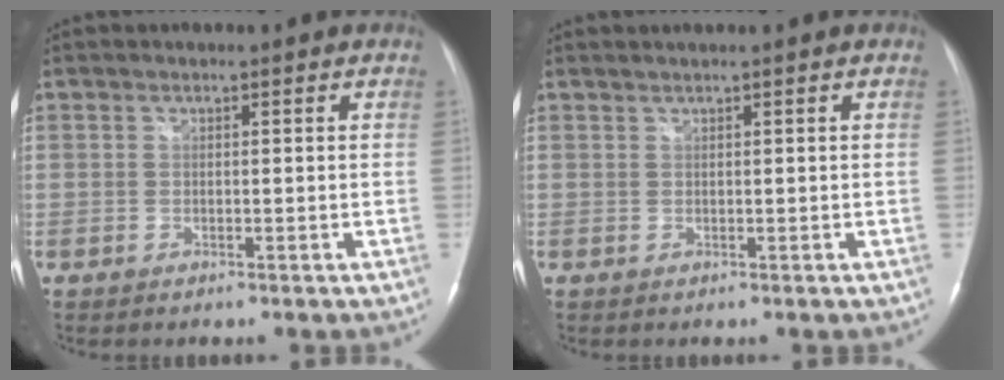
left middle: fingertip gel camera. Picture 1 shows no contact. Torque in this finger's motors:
{"motor_torque": [-0.01, -0.06, 0.04, -0.01]}